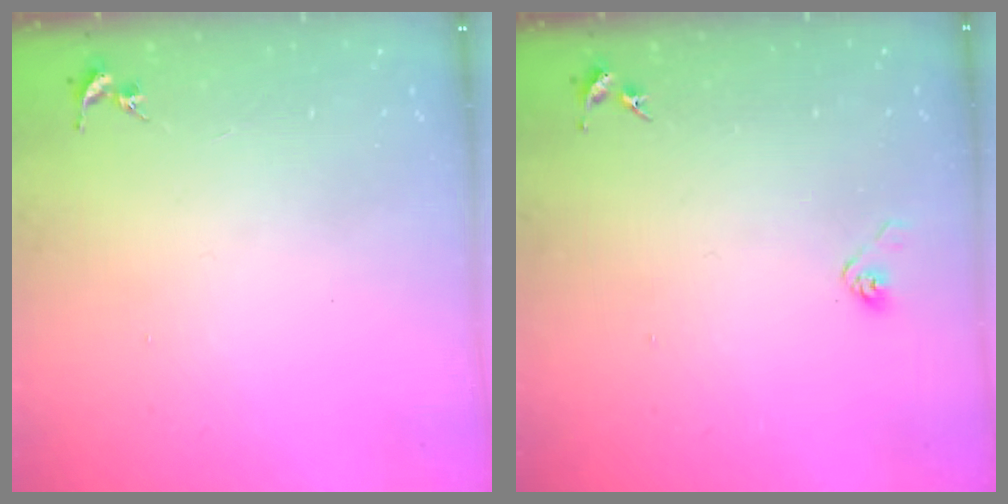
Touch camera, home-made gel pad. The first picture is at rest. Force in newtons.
{"total": 3.0, "press": 2.9, "slide": 0.9}